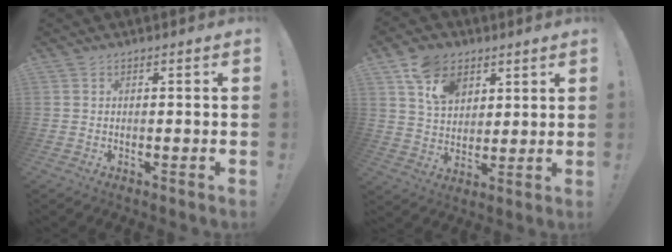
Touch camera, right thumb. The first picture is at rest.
{"total": 11.8, "force": [6.4, 8.5, 5.1], "torque": [-0.078, -0.026, 0.122]}